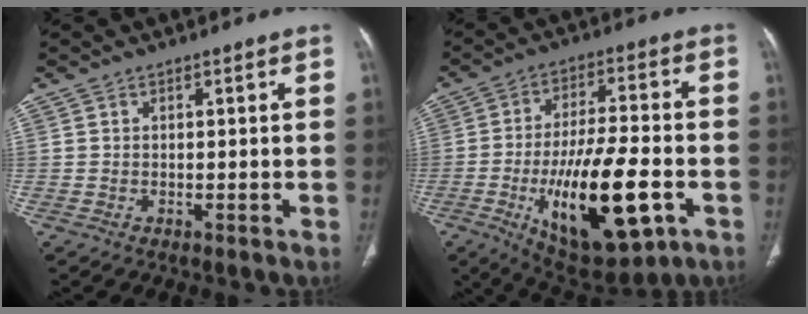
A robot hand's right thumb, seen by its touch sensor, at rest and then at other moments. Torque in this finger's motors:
{"motor_torque": [-0.19, 1.11, 2.00, -0.77, 0.17]}